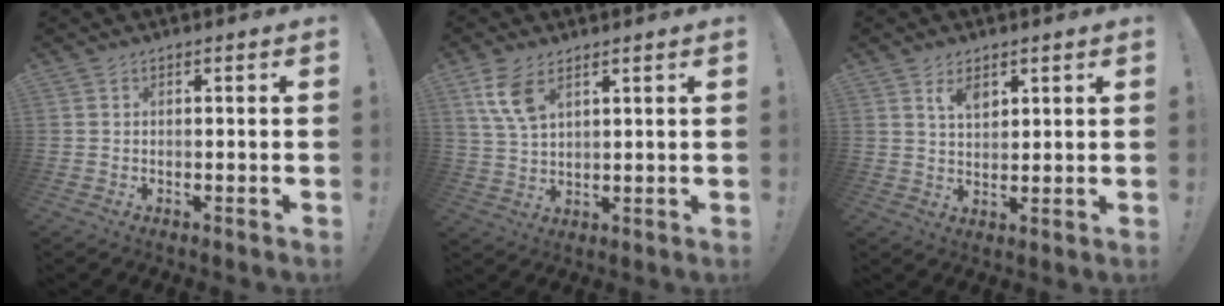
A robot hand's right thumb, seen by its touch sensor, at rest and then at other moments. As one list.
[{"total": 8.1, "force": [4.6, 4.1, 5.3], "torque": [-0.105, -0.016, 0.087]}, {"total": 3.6, "force": [1.9, 2.0, 2.3], "torque": [-0.034, -0.006, 0.031]}]